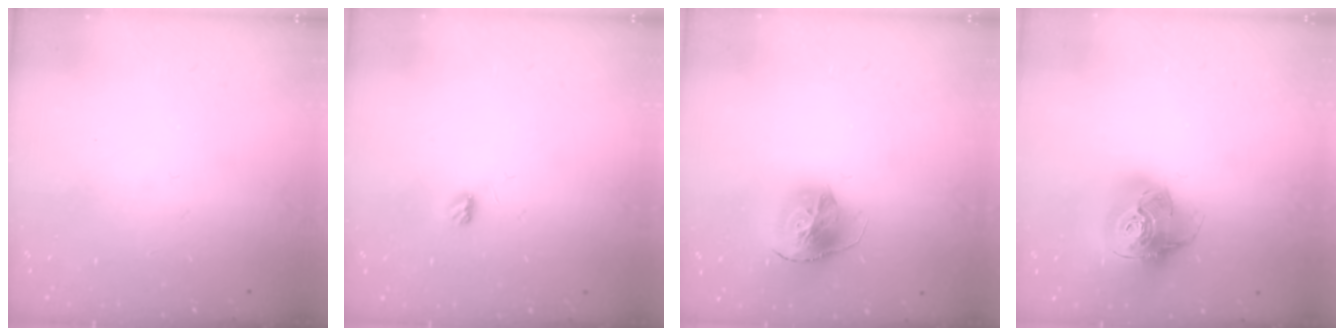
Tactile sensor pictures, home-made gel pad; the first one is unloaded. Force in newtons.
{"total": 3.3, "press": 3.3, "slide": 0.4}
{"total": 15.6, "press": 15.5, "slide": 1.6}
{"total": 17.1, "press": 17.0, "slide": 2.2}